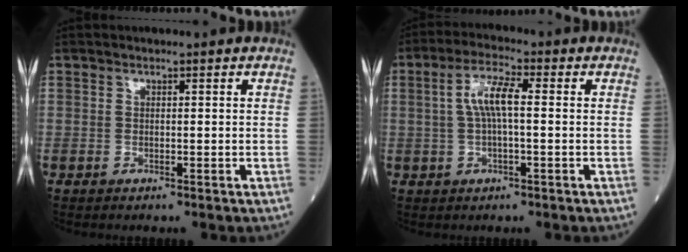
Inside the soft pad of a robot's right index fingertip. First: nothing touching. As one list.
[{"total": 5.7, "force": [0.6, 1.2, 5.6], "torque": [-0.116, 0.015, 0.009]}]